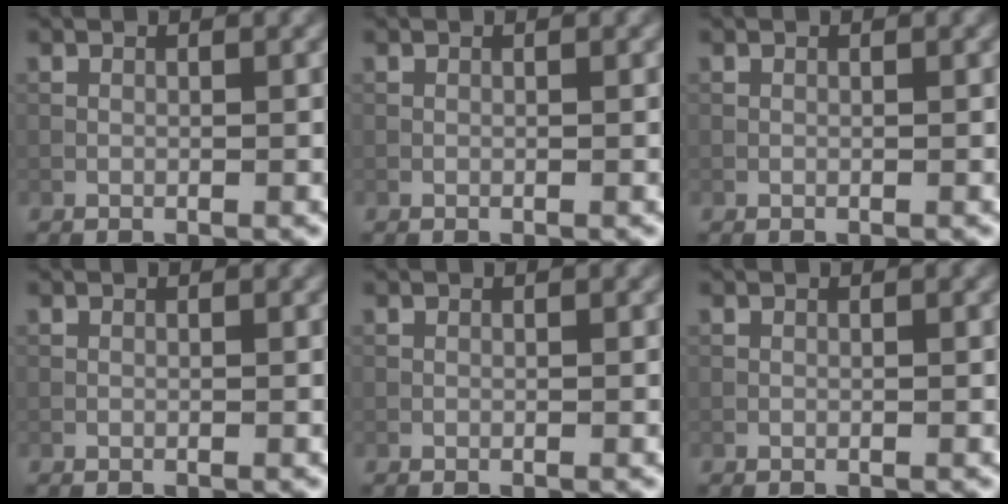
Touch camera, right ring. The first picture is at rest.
{"total": 0.0}
{"total": 0.0}
{"total": 0.0}
{"total": 0.0}
{"total": 0.0}